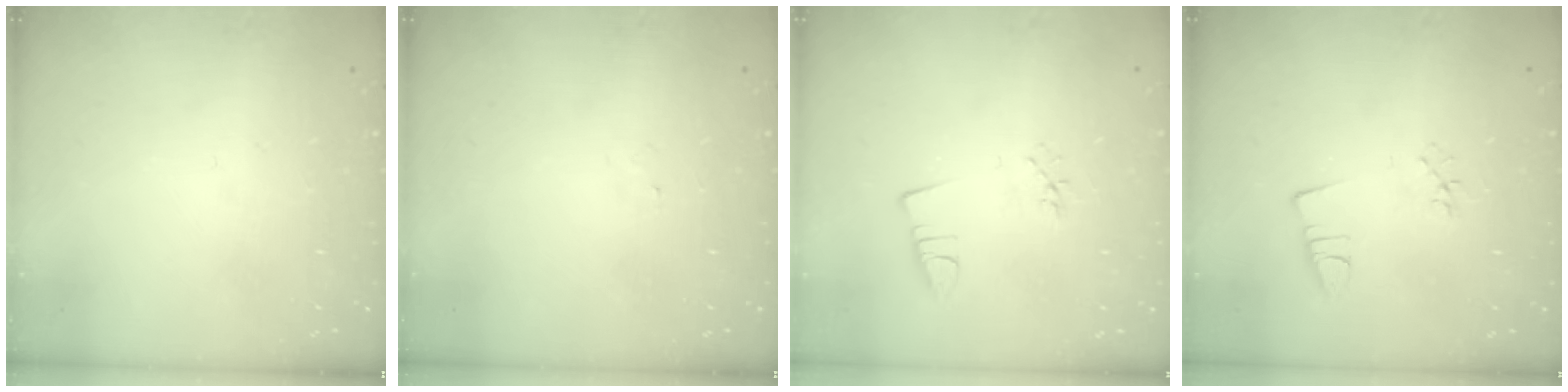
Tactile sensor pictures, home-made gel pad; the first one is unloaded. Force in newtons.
{"total": 2.2, "press": 2.2, "slide": 0.2}
{"total": 2.4, "press": 2.0, "slide": 1.4}
{"total": 2.3, "press": 1.7, "slide": 1.5}